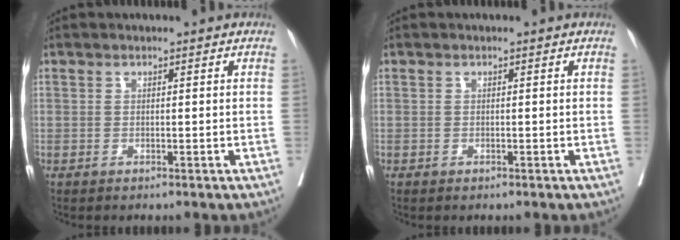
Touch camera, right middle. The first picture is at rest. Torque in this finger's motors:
{"motor_torque": [0.05, -0.46, 0.04, 0.01]}